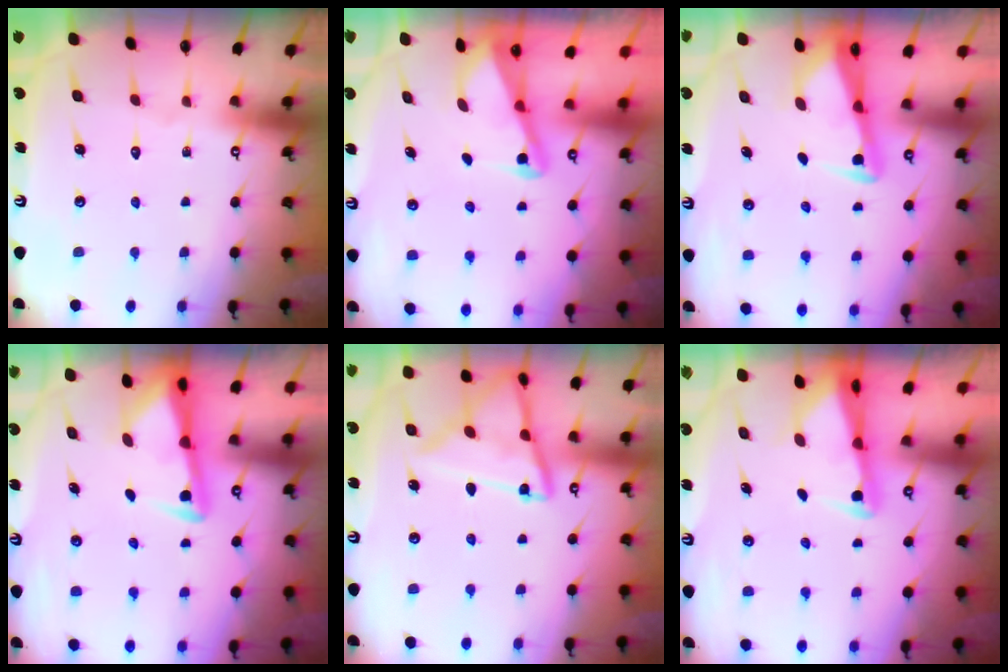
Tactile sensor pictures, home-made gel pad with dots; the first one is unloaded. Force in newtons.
{"total": 2.0, "press": 2.0, "slide": 0.4}
{"total": 2.5, "press": 2.5, "slide": 0.5}
{"total": 3.0, "press": 2.9, "slide": 0.6}
{"total": 13.1, "press": 13.1, "slide": 1.4}
{"total": 2.5, "press": 2.5, "slide": 0.5}